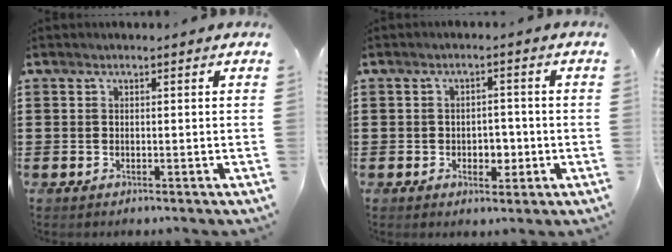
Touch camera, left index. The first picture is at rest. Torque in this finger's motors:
{"motor_torque": [0.06, 0.05, 0.10, 0.05]}